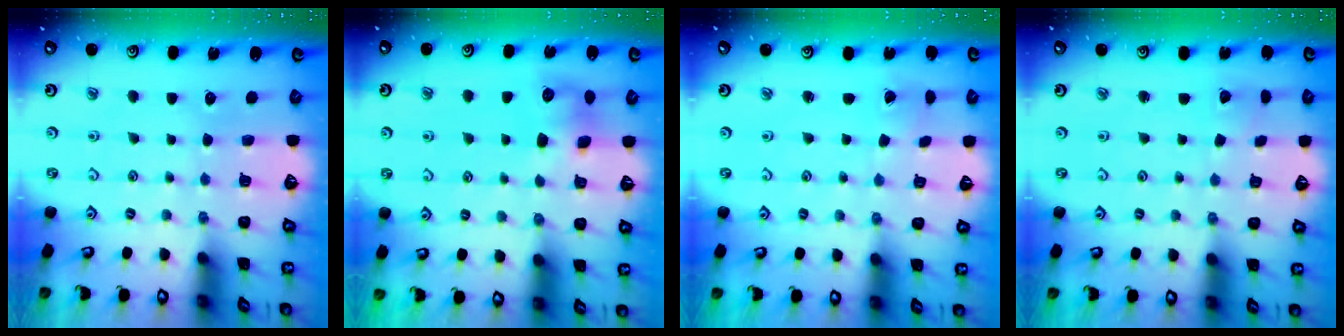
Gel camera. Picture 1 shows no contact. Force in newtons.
{"total": 8.9, "press": 8.8, "slide": 0.7}
{"total": 0.0}
{"total": 1.9, "press": 1.9, "slide": 0.0}